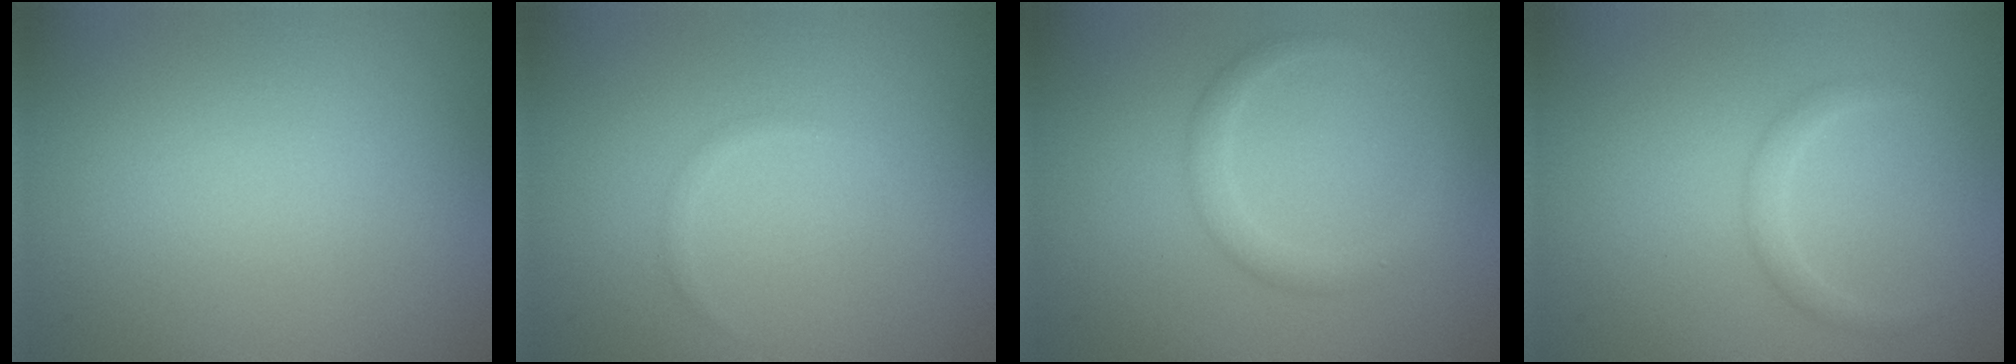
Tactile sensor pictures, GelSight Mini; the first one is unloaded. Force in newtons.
{"total": 0.5, "press": 0.5, "slide": 0.0}
{"total": 2.0, "press": 2.0, "slide": 0.0}
{"total": 1.2, "press": 1.2, "slide": 0.0}